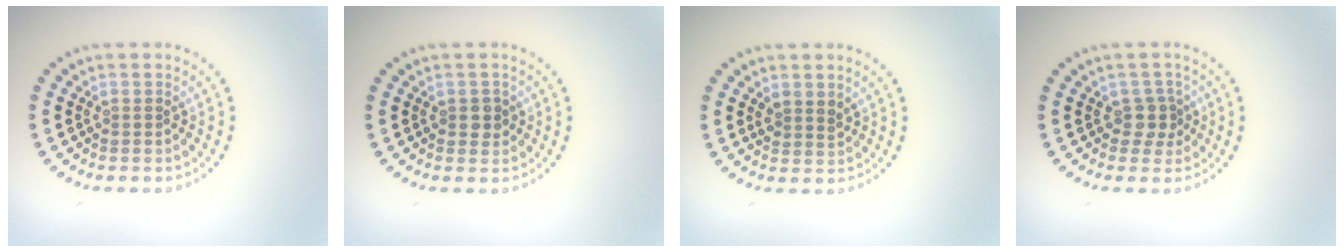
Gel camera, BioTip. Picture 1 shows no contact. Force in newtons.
{"total": 1.4, "press": 1.4, "slide": 0.1}
{"total": 1.4, "press": 1.2, "slide": 0.7}
{"total": 1.8, "press": 1.5, "slide": 1.1}